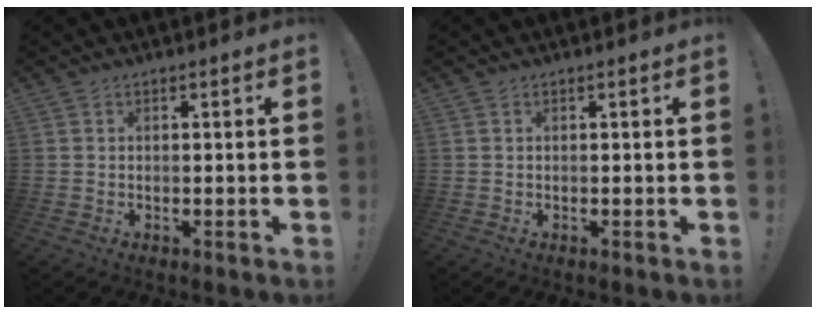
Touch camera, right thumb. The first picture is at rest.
{"total": 0.0}